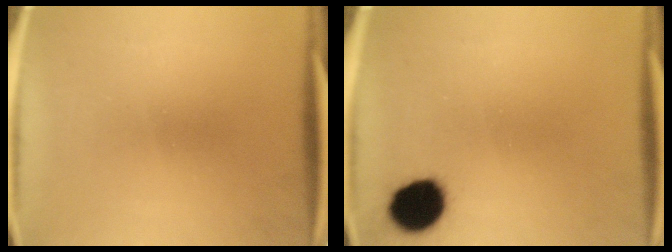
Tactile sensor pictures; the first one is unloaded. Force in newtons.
{"total": 9.8}